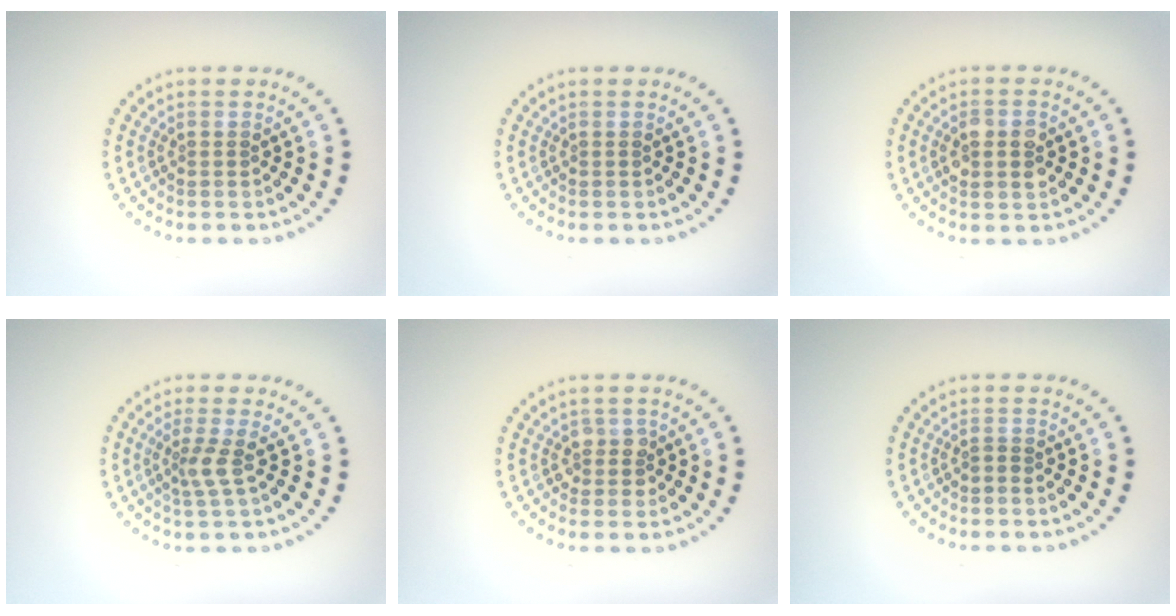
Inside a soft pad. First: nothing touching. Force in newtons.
{"total": 0.0}
{"total": 2.9, "press": 2.9, "slide": 0.3}
{"total": 1.9, "press": 1.3, "slide": 1.4}
{"total": 1.5, "press": 1.4, "slide": 0.7}
{"total": 0.6, "press": 0.2, "slide": 0.5}